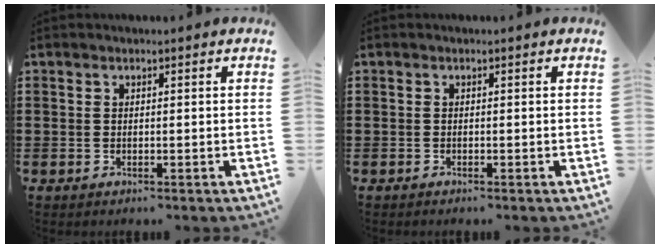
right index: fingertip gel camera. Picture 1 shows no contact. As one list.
[{"total": 0.0}]